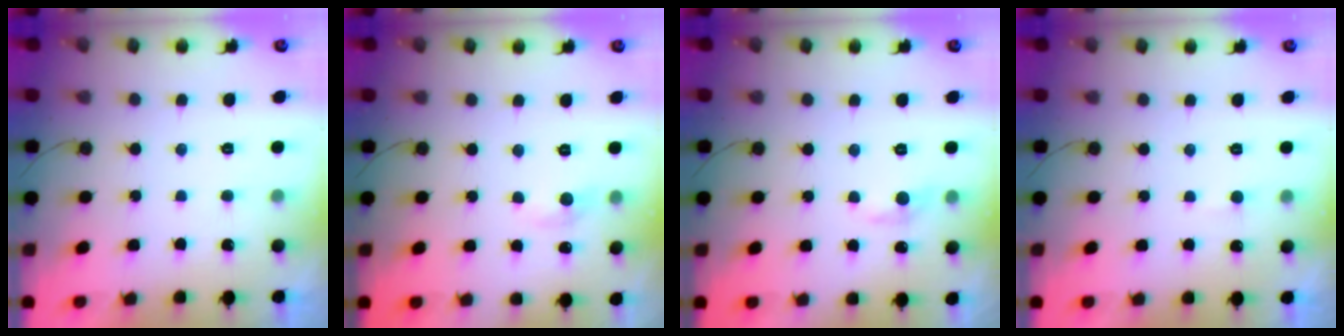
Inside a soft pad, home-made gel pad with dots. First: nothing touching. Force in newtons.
{"total": 4.9, "press": 4.9, "slide": 0.6}
{"total": 7.2, "press": 7.2, "slide": 1.0}
{"total": 2.9, "press": 2.9, "slide": 0.3}